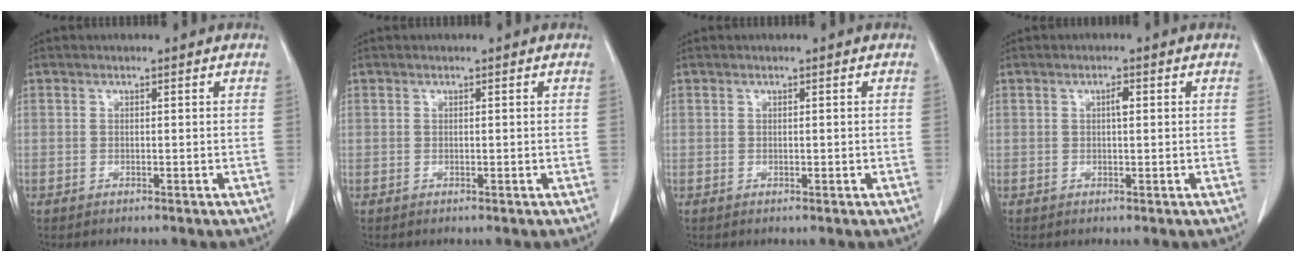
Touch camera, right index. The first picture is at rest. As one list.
[{"total": 0.0}, {"total": 0.0}, {"total": 1.3, "force": [0.3, 0.3, 1.2], "torque": [-0.021, 0.003, 0.004]}]